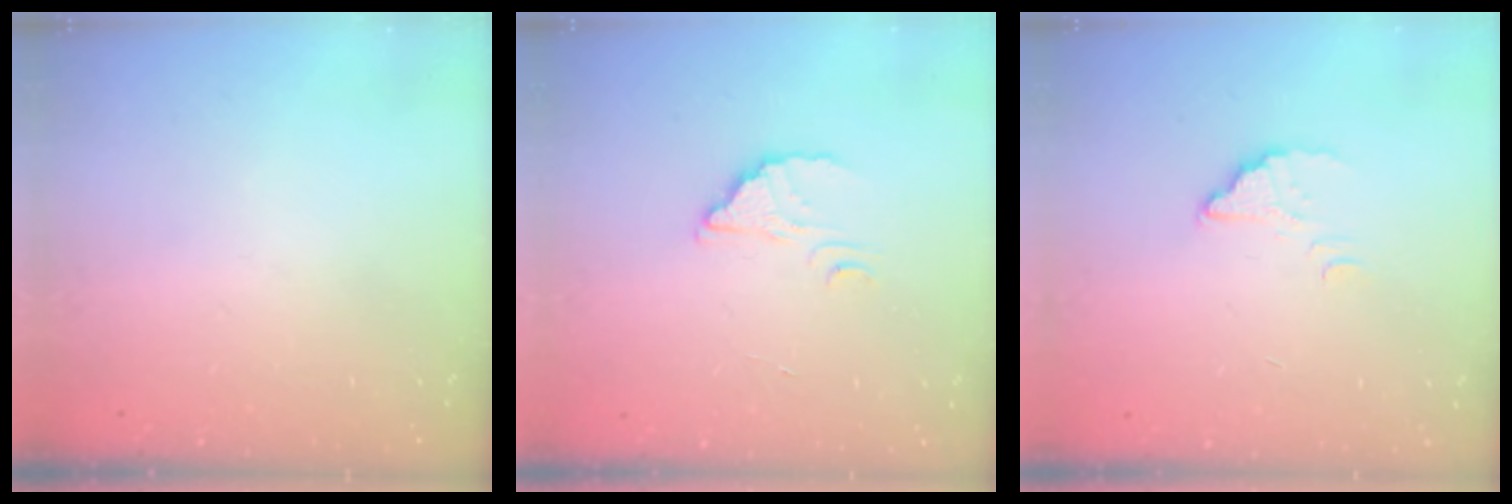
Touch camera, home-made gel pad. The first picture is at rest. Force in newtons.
{"total": 2.6, "press": 2.6, "slide": 0.1}
{"total": 2.2, "press": 2.2, "slide": 0.1}